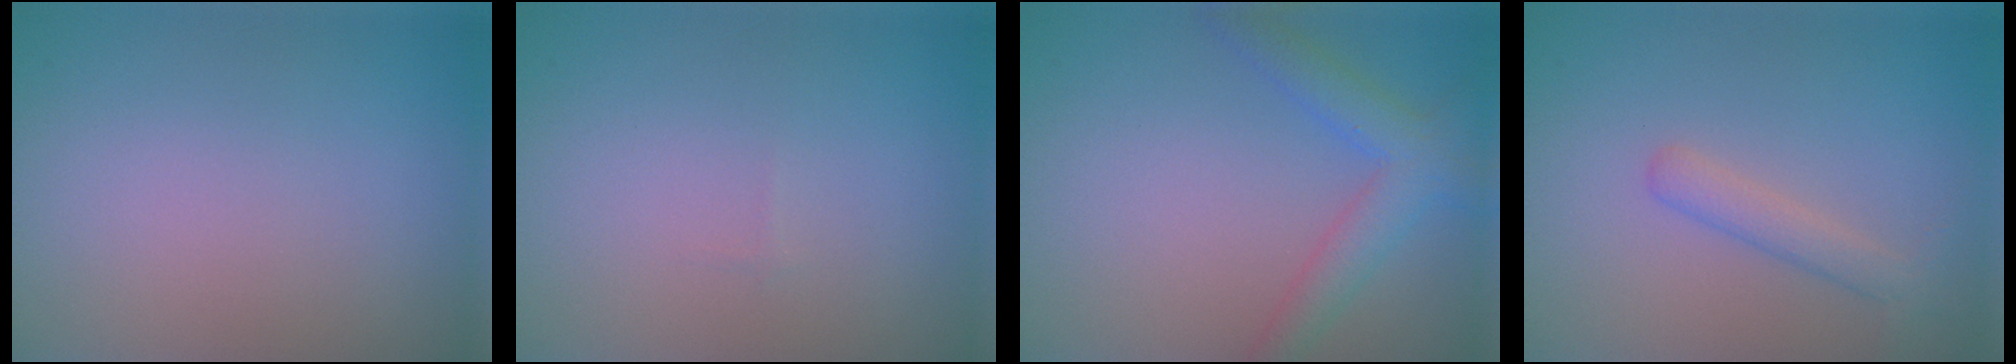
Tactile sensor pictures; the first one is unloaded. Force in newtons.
{"total": 0.0}
{"total": 3.6, "press": 3.6, "slide": 0.2}
{"total": 2.0, "press": 2.0, "slide": 0.1}